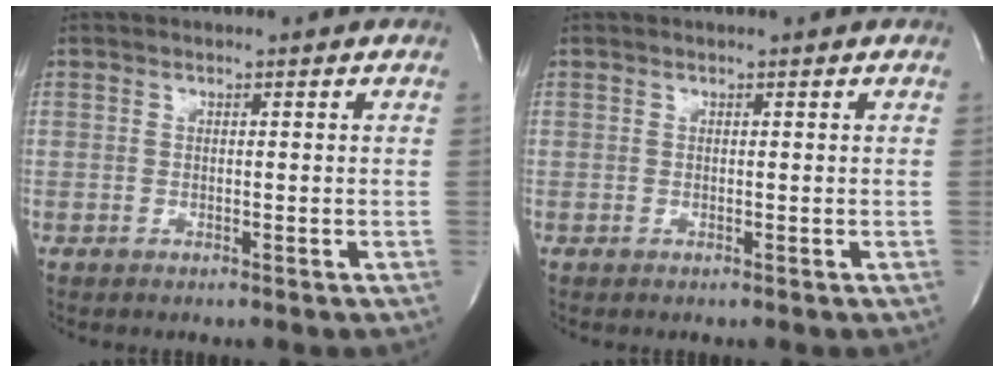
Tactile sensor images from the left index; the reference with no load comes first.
{"total": 0.0}